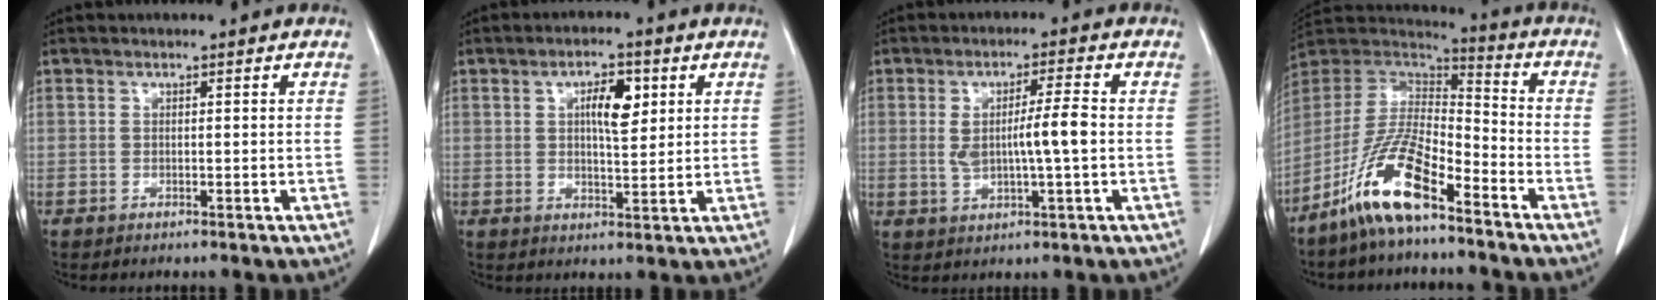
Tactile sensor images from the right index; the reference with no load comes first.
{"total": 5.7, "force": [1.9, 1.9, 5.1], "torque": [-0.085, 0.003, 0.032]}
{"total": 6.6, "force": [0.0, 0.6, 6.6], "torque": [-0.121, 0.003, 0.005]}
{"total": 13.6, "force": [-8.9, 3.0, 9.8], "torque": [-0.200, 0.004, -0.169]}